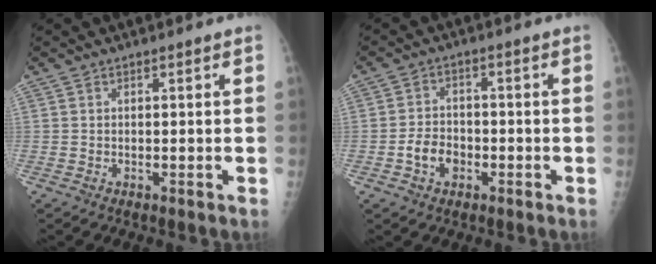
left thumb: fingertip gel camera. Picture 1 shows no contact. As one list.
[{"total": 5.0, "force": [-1.9, 3.7, 2.7], "torque": [-0.032, 0.020, -0.036]}]